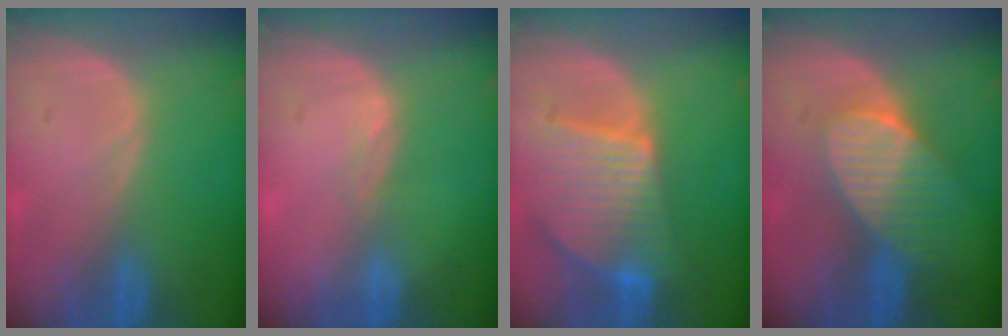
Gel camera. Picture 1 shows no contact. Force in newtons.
{"total": 1.0, "press": 0.7, "slide": 0.7}
{"total": 9.5, "press": 8.3, "slide": 4.7}
{"total": 7.4, "press": 6.7, "slide": 3.1}